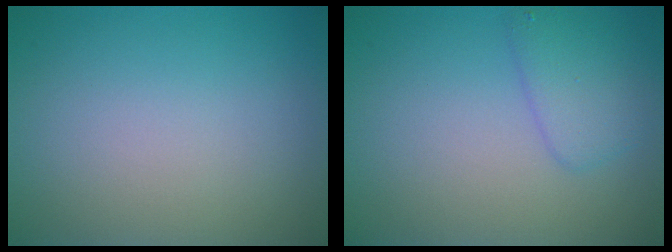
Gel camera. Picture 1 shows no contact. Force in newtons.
{"total": 2.6, "press": 2.5, "slide": 0.2}